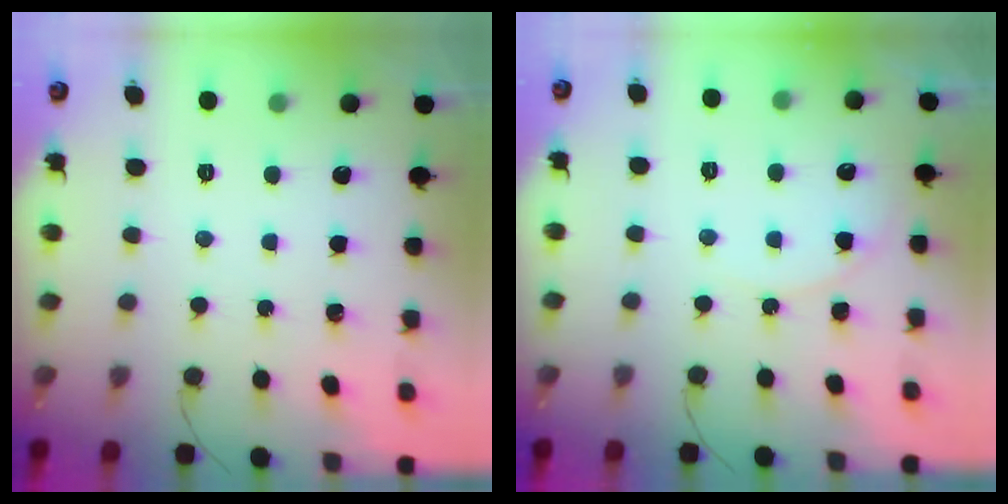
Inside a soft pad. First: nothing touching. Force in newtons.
{"total": 5.2, "press": 5.1, "slide": 0.5}